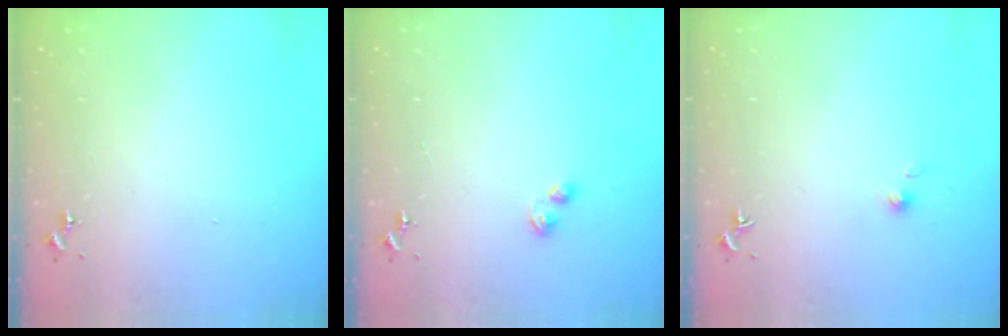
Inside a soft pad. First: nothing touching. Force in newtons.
{"total": 3.1, "press": 3.1, "slide": 0.4}
{"total": 2.8, "press": 2.8, "slide": 0.4}